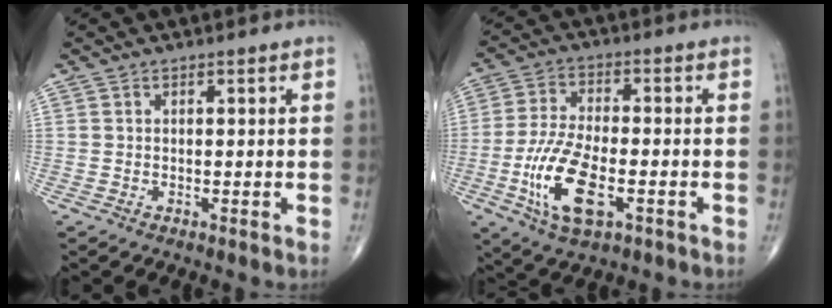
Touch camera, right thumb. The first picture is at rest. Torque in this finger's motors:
{"motor_torque": [-0.07, 0.18, 0.62, 0.46, 0.17]}